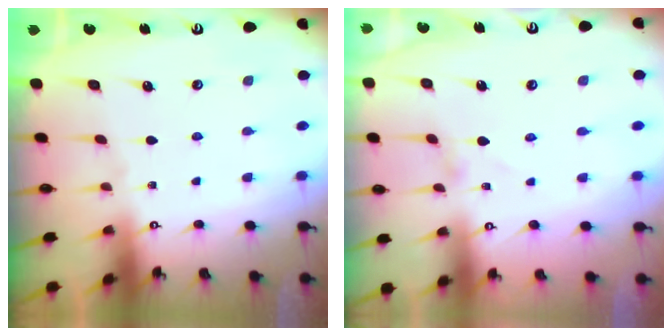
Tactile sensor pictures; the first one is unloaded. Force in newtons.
{"total": 0.7, "press": 0.7, "slide": 0.1}